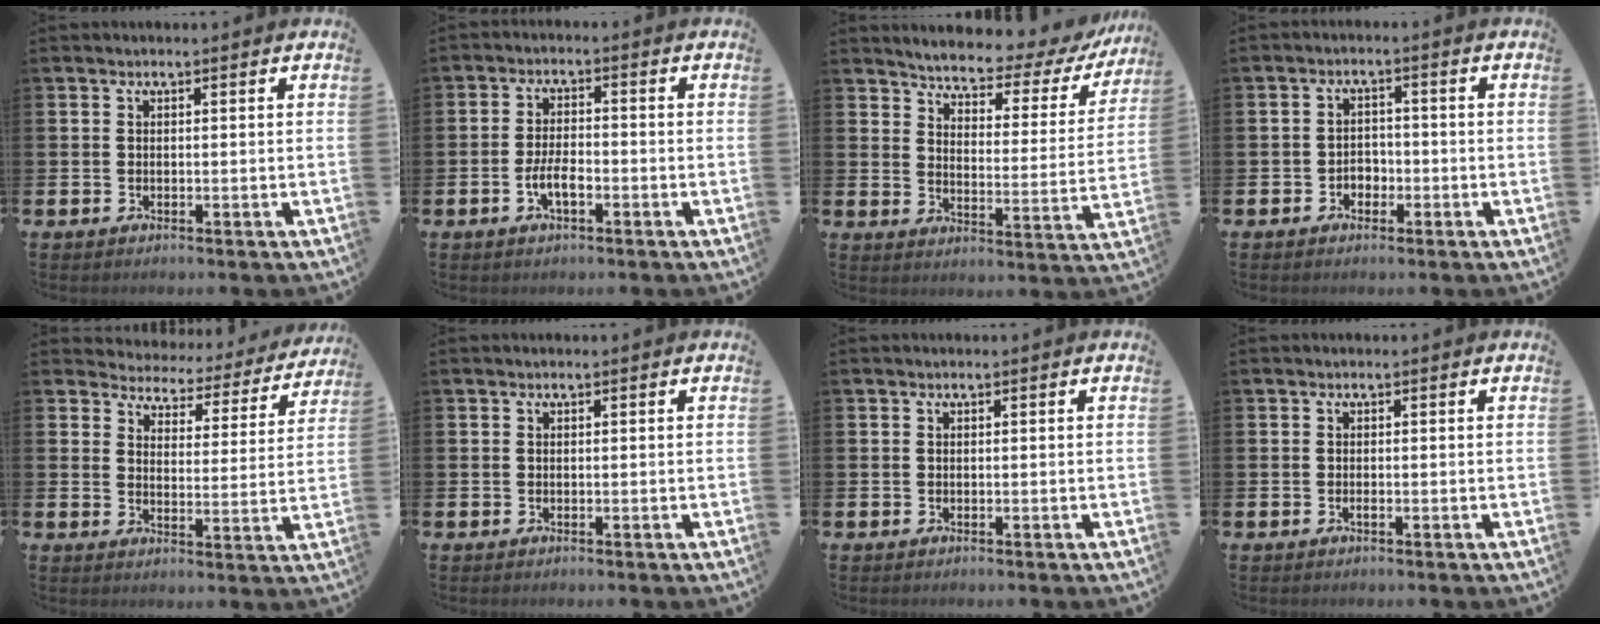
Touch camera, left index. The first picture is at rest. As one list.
[{"total": 3.6, "force": [-1.3, 1.5, 3.0], "torque": [-0.058, 0.003, -0.026]}, {"total": 4.9, "force": [4.6, 1.2, 1.4], "torque": [-0.046, -0.039, 0.069]}, {"total": 2.3, "force": [-1.3, 1.7, 0.8], "torque": [-0.016, 0.005, -0.030]}, {"total": 3.9, "force": [3.7, 1.3, 0.1], "torque": [-0.021, -0.038, 0.056]}, {"total": 0.0}, {"total": 0.0}, {"total": 0.0}]